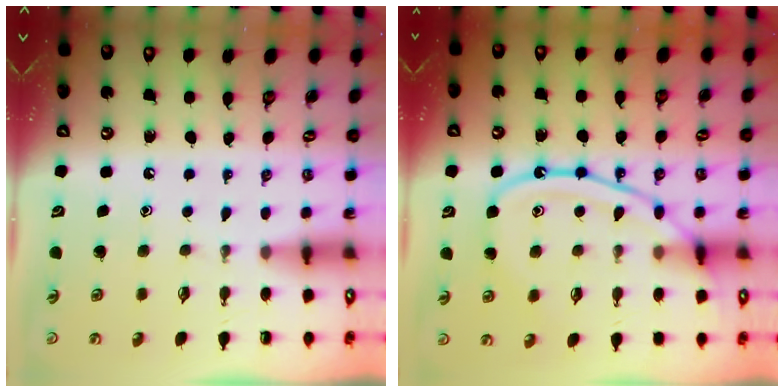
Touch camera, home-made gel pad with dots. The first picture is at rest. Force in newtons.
{"total": 13.8, "press": 13.7, "slide": 1.3}